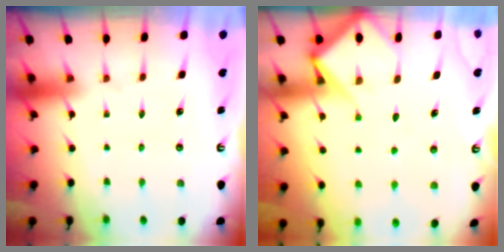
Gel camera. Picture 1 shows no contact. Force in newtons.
{"total": 7.4, "press": 7.4, "slide": 0.8}